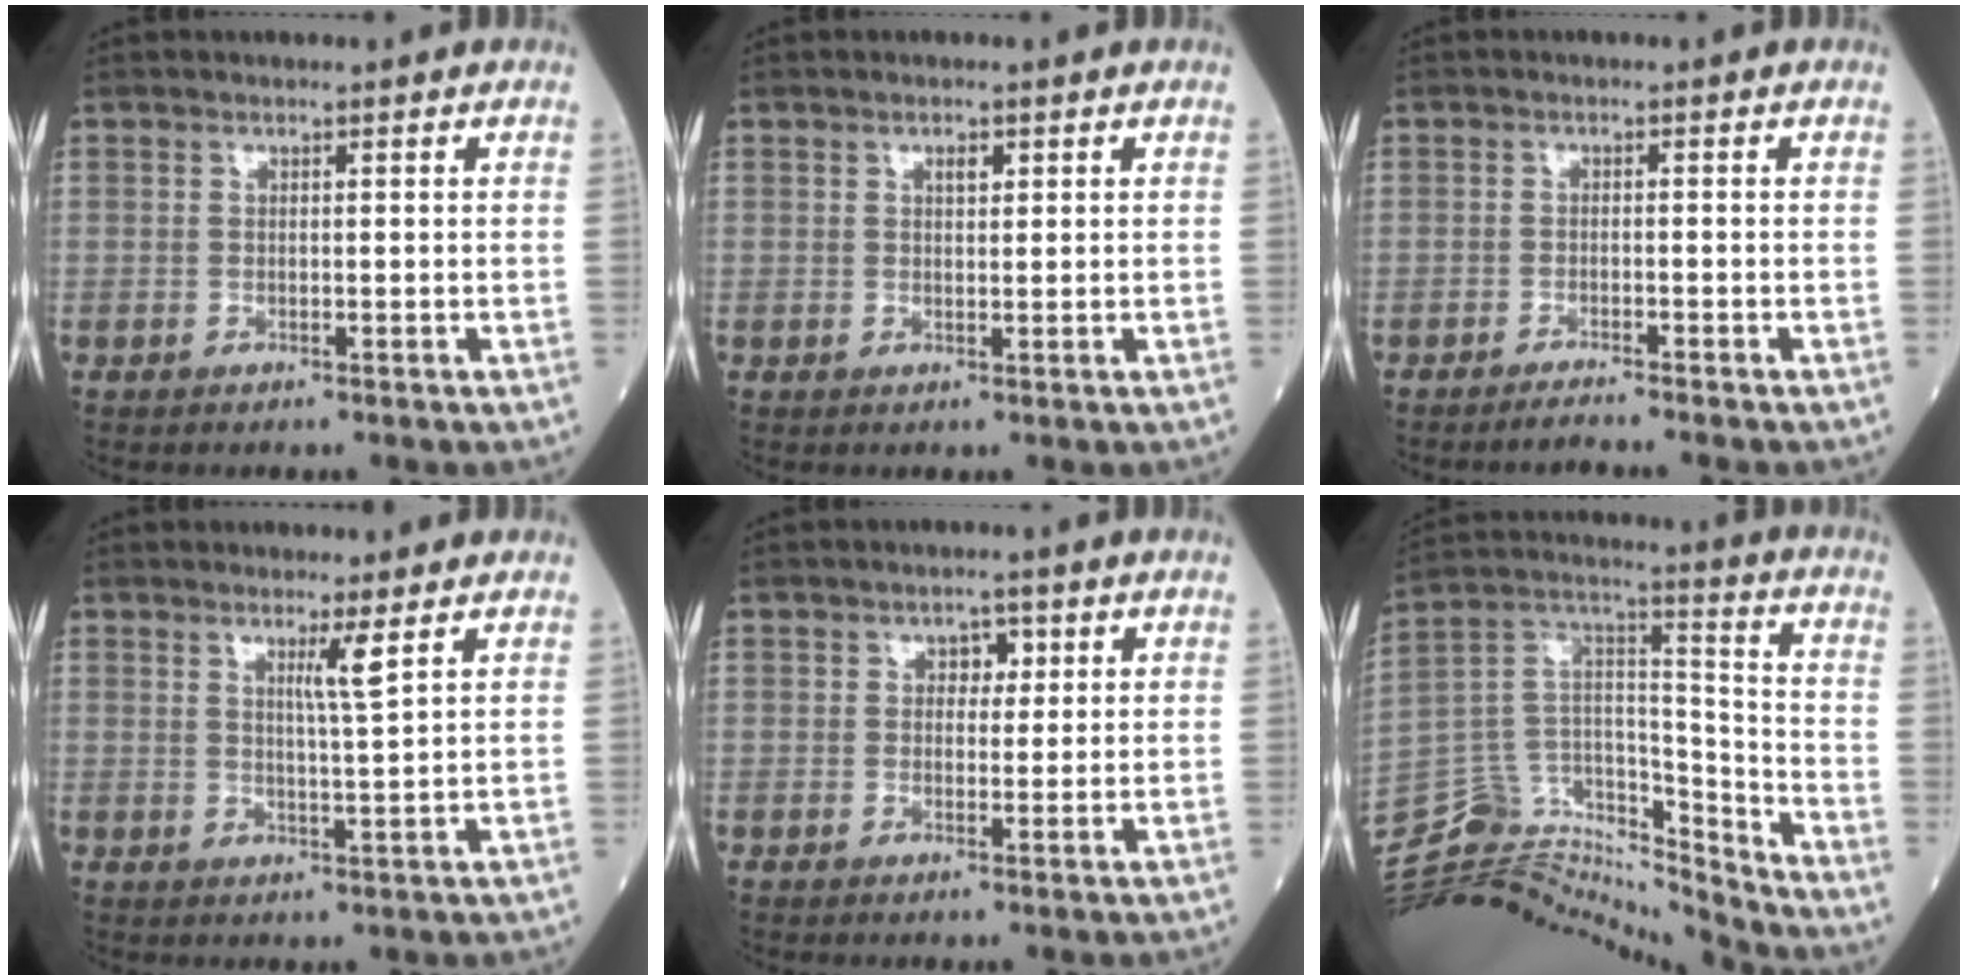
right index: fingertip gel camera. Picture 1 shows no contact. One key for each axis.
{"total": 1.4, "fx": 0.7, "fy": 0.6, "fz": 1.1, "tx": -0.016, "ty": -0.001, "tz": 0.009}
{"total": 2.3, "fx": -2.1, "fy": -0.6, "fz": 0.6, "tx": -0.012, "ty": -0.004, "tz": -0.036}
{"total": 3.2, "fx": 1.7, "fy": -0.8, "fz": 2.6, "tx": -0.047, "ty": -0.008, "tz": 0.033}
{"total": 2.3, "fx": 0.8, "fy": 1.6, "fz": 1.5, "tx": -0.014, "ty": 0.005, "tz": 0.009}
{"total": 18.4, "fx": -18.1, "fy": 3.1, "fz": 1.1, "tx": -0.016, "ty": 0.086, "tz": -0.306}